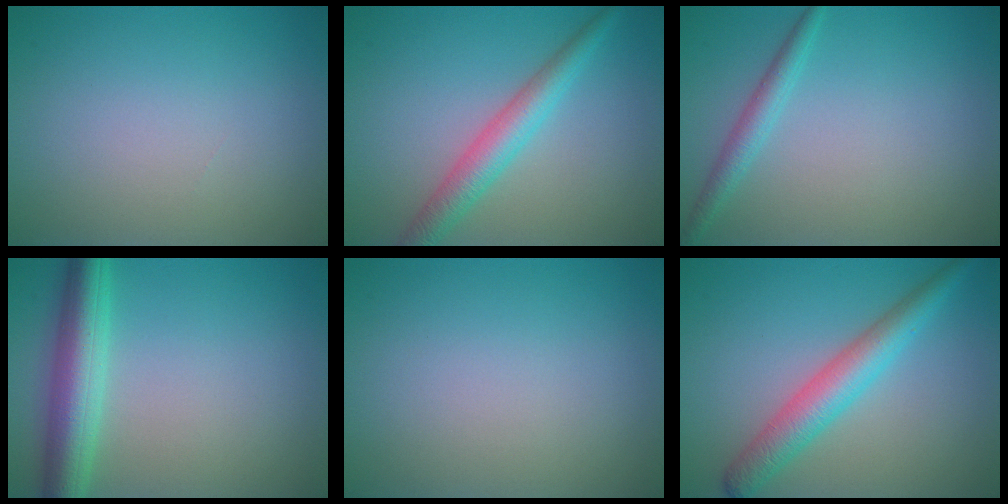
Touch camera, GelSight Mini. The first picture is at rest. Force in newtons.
{"total": 3.7, "press": 3.7, "slide": 0.1}
{"total": 1.9, "press": 1.9, "slide": 0.1}
{"total": 5.7, "press": 5.7, "slide": 0.3}
{"total": 0.0}
{"total": 4.5, "press": 4.5, "slide": 0.1}